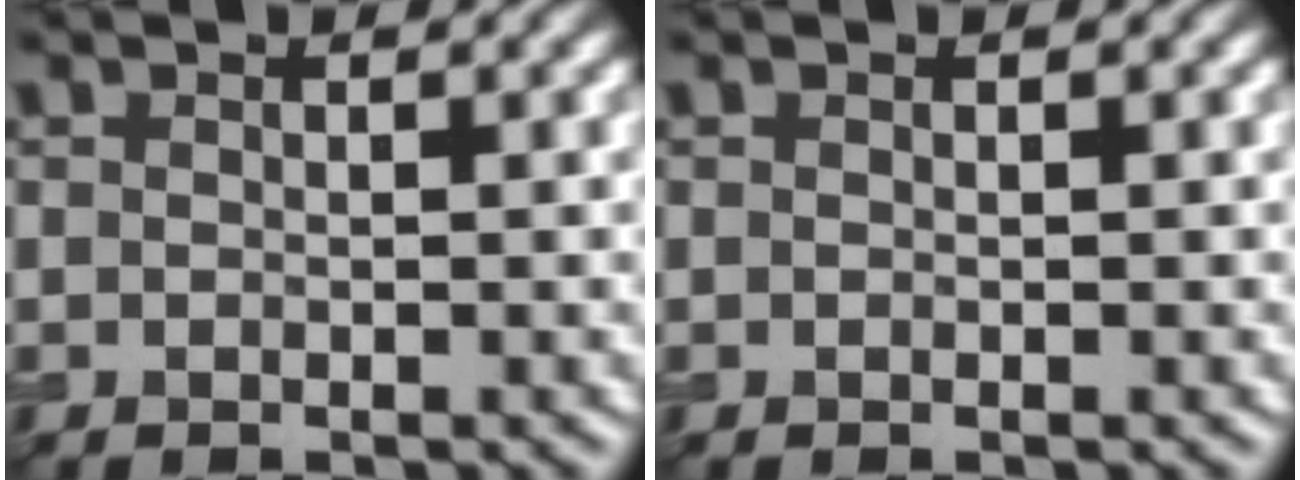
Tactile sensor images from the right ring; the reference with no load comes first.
{"total": 0.0}